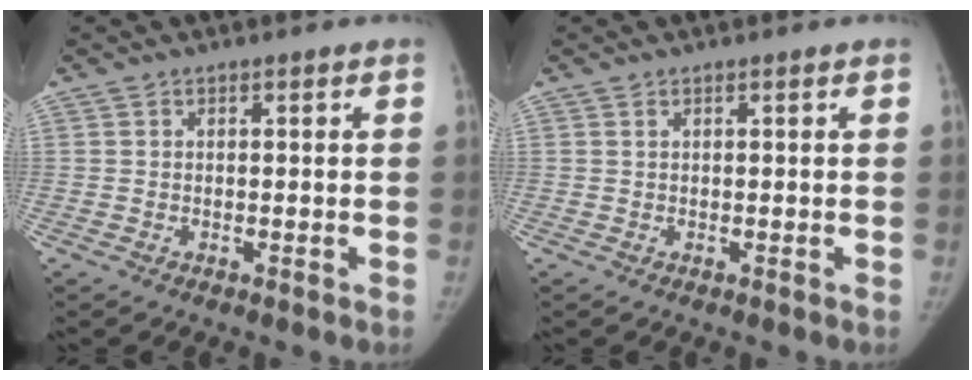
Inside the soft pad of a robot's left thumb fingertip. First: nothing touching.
{"total": 0.0}